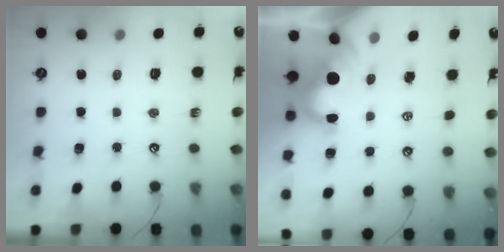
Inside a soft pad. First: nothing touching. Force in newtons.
{"total": 11.7, "press": 11.6, "slide": 1.7}